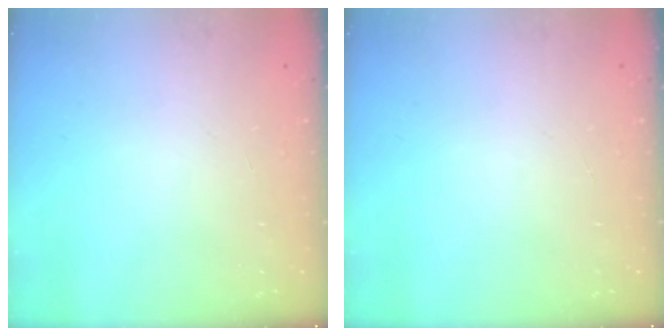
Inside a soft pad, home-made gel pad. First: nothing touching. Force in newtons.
{"total": 0.0}